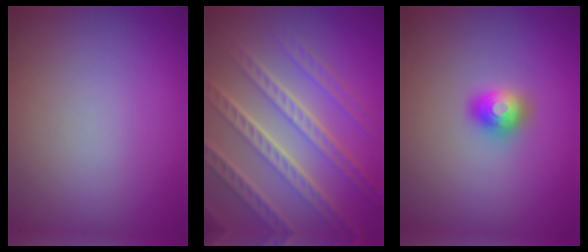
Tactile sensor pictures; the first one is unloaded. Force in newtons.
{"total": 8.3, "press": 5.7, "slide": 5.9}
{"total": 2.0, "press": 2.0, "slide": 0.2}